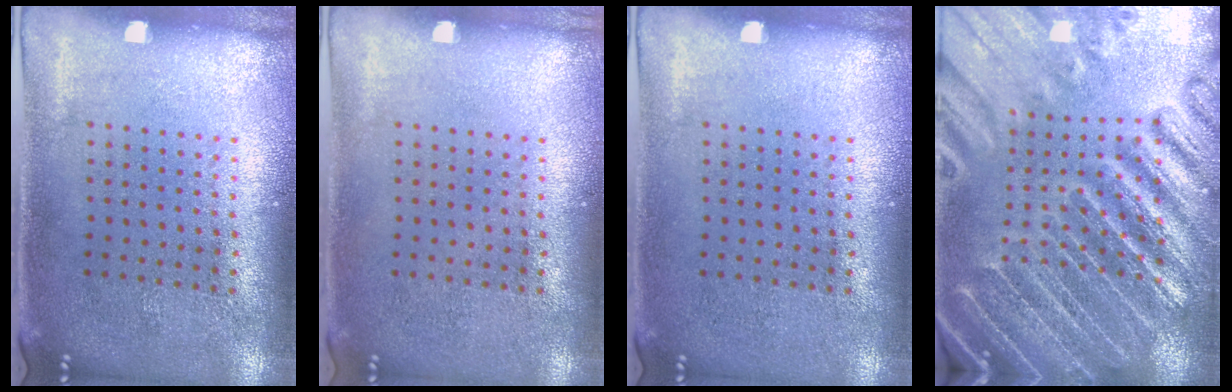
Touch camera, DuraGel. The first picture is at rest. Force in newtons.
{"total": 0.0}
{"total": 0.0}
{"total": 4.8, "press": 4.3, "slide": 2.1}